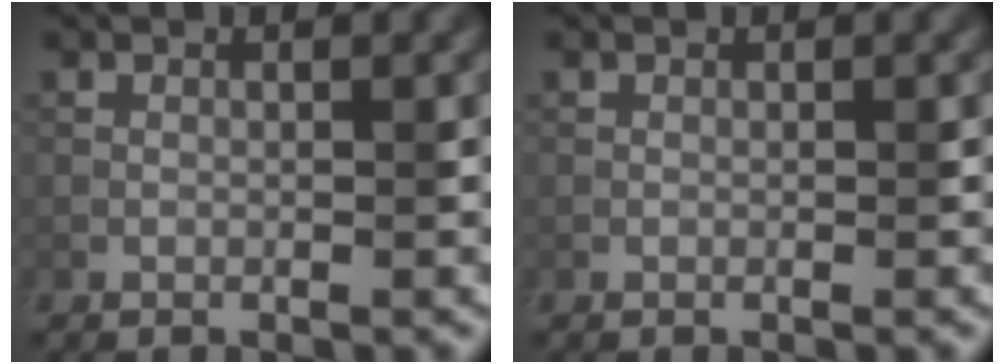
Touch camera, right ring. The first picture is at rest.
{"total": 0.0}